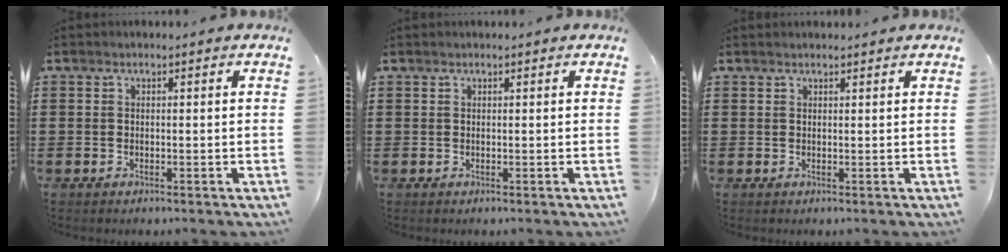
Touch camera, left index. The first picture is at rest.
{"total": 0.0}
{"total": 0.7, "force": [0.7, 0.0, 0.1], "torque": [-0.004, -0.001, 0.014]}